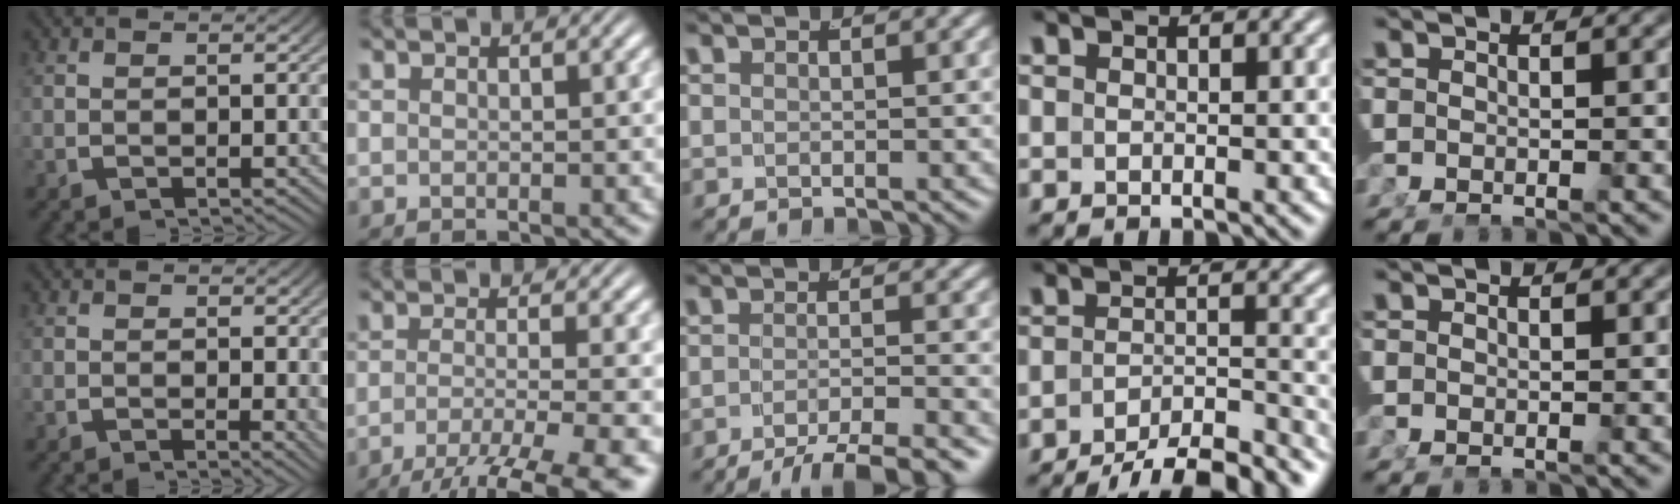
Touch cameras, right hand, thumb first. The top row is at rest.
{"thumb": {"total": 1.1, "force": [0.3, 0.3, 1.0], "torque": [-0.008, -0.004, 0.003]}, "index": {"total": 7.9, "force": [-5.1, 2.2, 5.6], "torque": [-0.086, -0.033, -0.064]}, "middle": {"total": 7.3, "force": [-5.9, 1.9, 3.8], "torque": [-0.046, -0.005, -0.093]}, "ring": {"total": 8.0, "force": [-6.7, 2.6, 3.6], "torque": [-0.041, -0.021, -0.098]}}